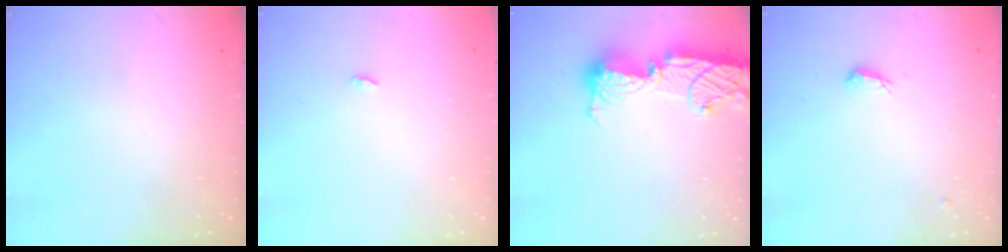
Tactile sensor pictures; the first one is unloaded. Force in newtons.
{"total": 1.8, "press": 1.8, "slide": 0.2}
{"total": 17.0, "press": 16.3, "slide": 4.7}
{"total": 6.1, "press": 5.8, "slide": 1.6}